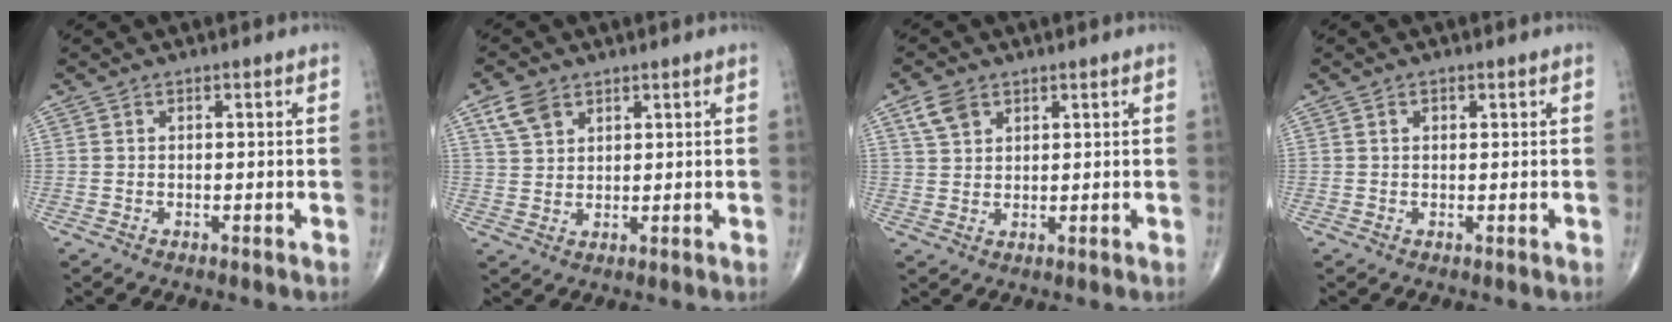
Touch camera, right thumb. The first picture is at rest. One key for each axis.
{"total": 5.3, "fx": 3.1, "fy": 3.4, "fz": 2.7, "tx": -0.044, "ty": -0.006, "tz": 0.064}
{"total": 4.6, "fx": 2.5, "fy": 3.0, "fz": 2.3, "tx": -0.039, "ty": -0.003, "tz": 0.054}
{"total": 0.9, "fx": 0.4, "fy": 0.7, "fz": 0.6, "tx": -0.008, "ty": 0.000, "tz": 0.006}